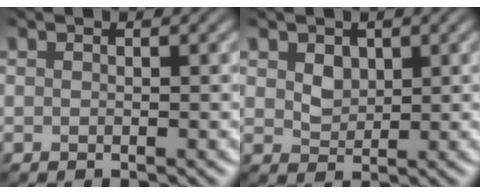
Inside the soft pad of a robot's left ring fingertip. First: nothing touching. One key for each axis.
{"total": 1.8, "fx": 0.8, "fy": 1.3, "fz": 0.9, "tx": -0.018, "ty": -0.003, "tz": 0.019}